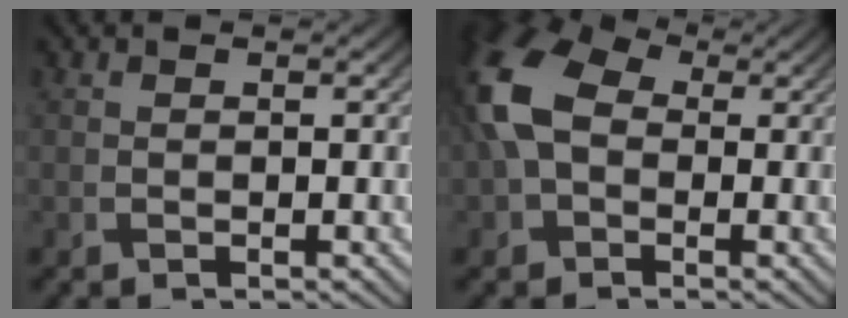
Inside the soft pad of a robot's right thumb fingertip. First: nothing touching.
{"total": 10.3, "force": [0.4, 7.2, 7.4], "torque": [-0.197, 0.015, -0.012]}